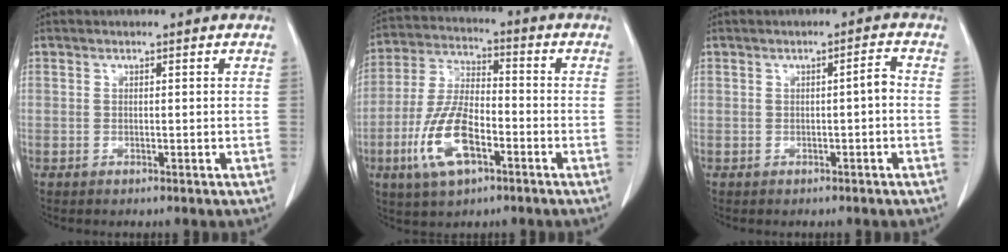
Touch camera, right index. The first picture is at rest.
{"total": 11.9, "force": [-4.8, 4.5, 9.9], "torque": [-0.217, -0.001, -0.090]}
{"total": 1.8, "force": [-0.3, 0.2, 1.8], "torque": [-0.026, 0.004, -0.005]}